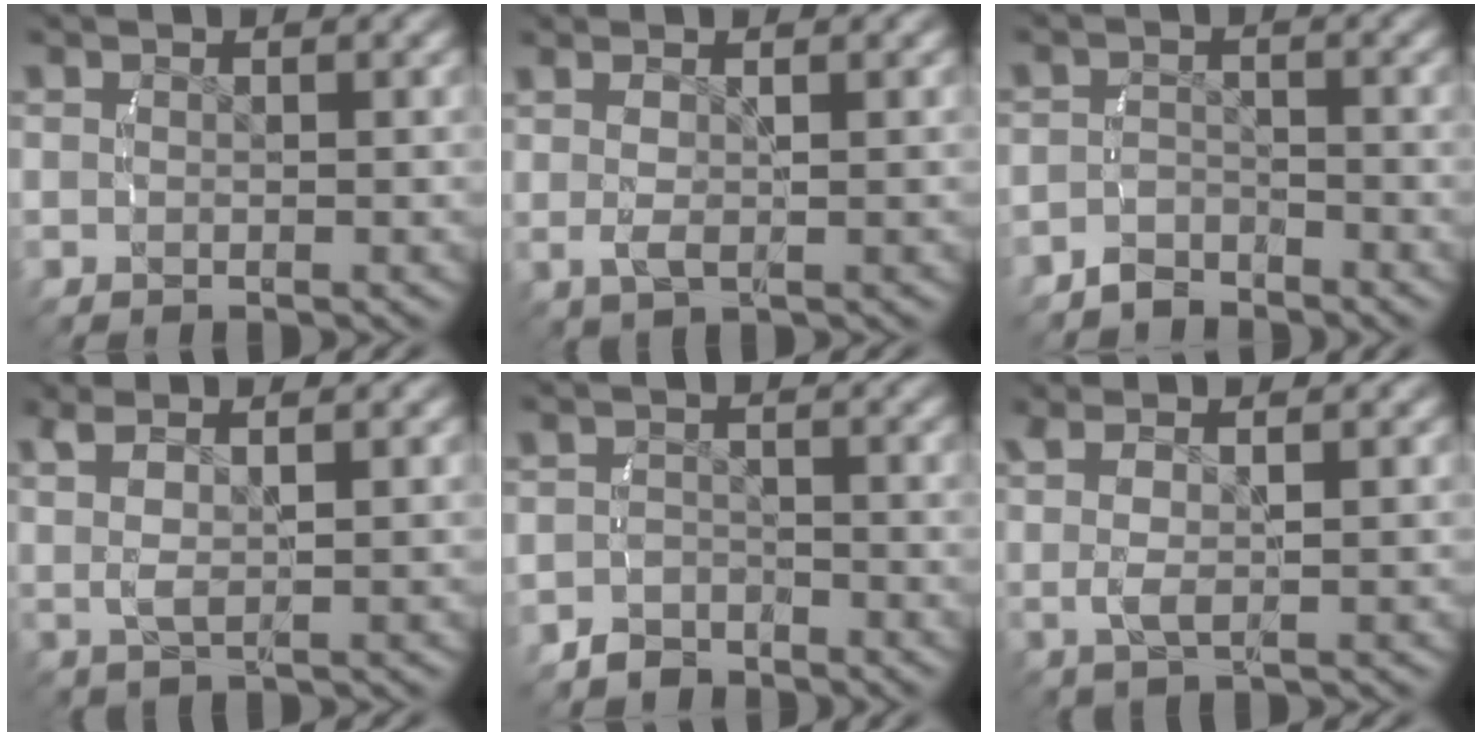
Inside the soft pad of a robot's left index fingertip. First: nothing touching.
{"total": 2.3, "force": [0.4, 0.2, 2.3], "torque": [-0.046, -0.001, 0.015]}
{"total": 2.6, "force": [-2.4, 0.9, 0.2], "torque": [-0.009, -0.013, -0.039]}
{"total": 4.6, "force": [1.9, 1.7, 3.7], "torque": [-0.077, 0.012, 0.033]}
{"total": 2.5, "force": [-2.4, 1.0, -0.1], "torque": [0.000, -0.013, -0.039]}
{"total": 3.6, "force": [1.4, 0.9, 3.2], "torque": [-0.064, 0.009, 0.026]}